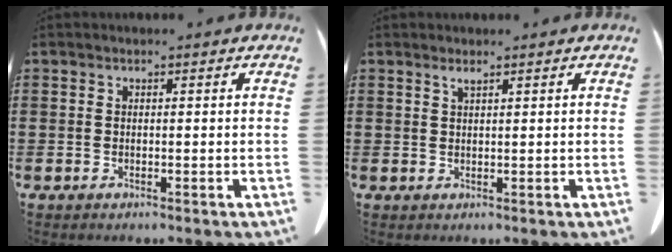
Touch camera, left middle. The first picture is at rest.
{"total": 1.2, "force": [0.9, 0.0, 0.7], "torque": [-0.016, -0.003, 0.019]}